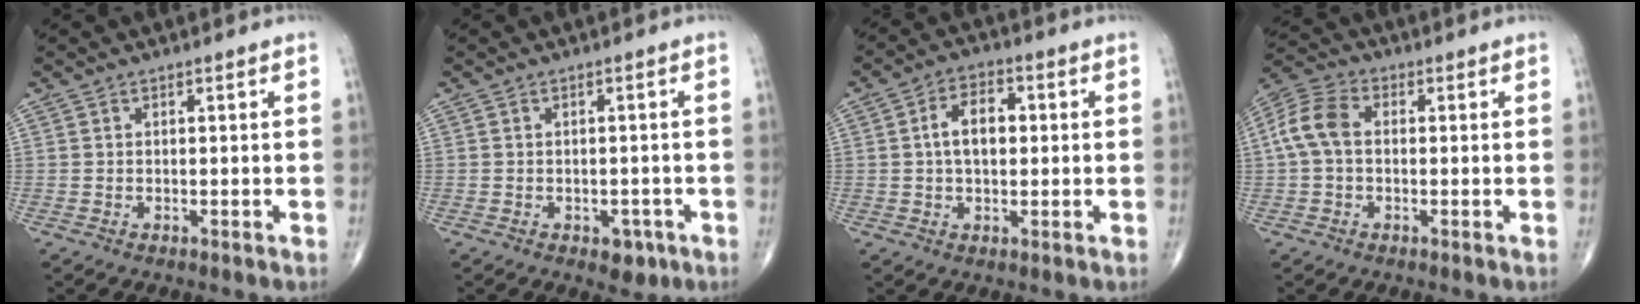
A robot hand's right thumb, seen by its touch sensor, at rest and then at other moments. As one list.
[{"total": 3.4, "force": [-1.6, 2.3, 2.0], "torque": [-0.007, 0.005, -0.017]}, {"total": 7.4, "force": [0.7, 4.5, 5.9], "torque": [-0.093, 0.017, 0.007]}, {"total": 8.0, "force": [0.3, 5.5, 5.9], "torque": [-0.124, 0.025, -0.004]}]